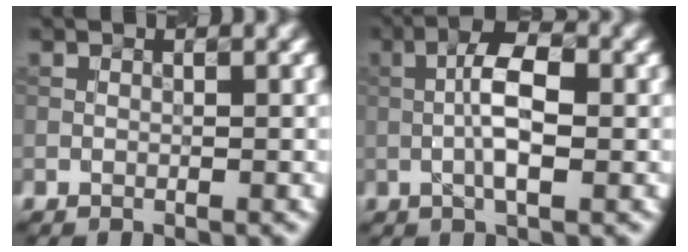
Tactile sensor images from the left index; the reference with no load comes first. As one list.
[{"total": 4.9, "force": [-0.3, 1.5, 4.6], "torque": [-0.090, 0.010, -0.014]}]